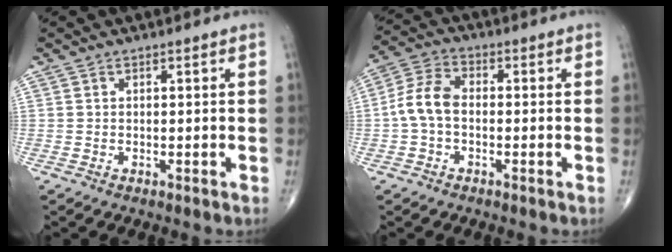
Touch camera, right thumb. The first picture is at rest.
{"total": 7.2, "force": [-0.9, 4.5, 5.5], "torque": [-0.110, 0.023, -0.028]}